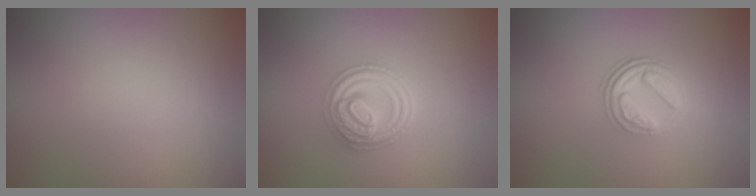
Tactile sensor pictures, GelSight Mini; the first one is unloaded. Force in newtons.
{"total": 4.6, "press": 3.7, "slide": 2.7}
{"total": 3.7, "press": 2.6, "slide": 2.6}